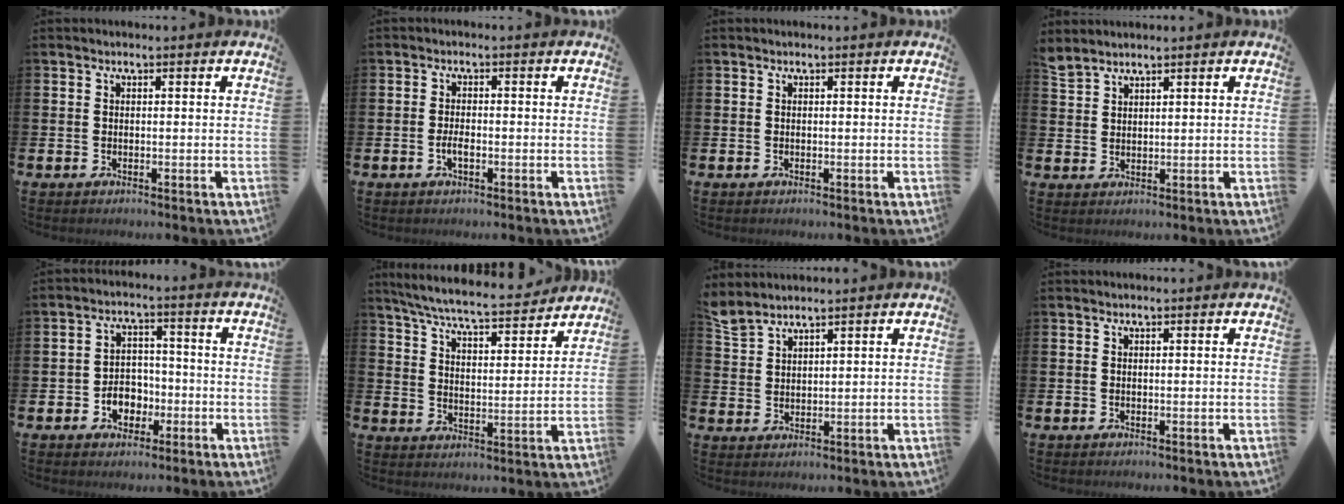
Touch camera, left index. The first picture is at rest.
{"total": 1.9, "force": [-0.7, 0.8, 1.5], "torque": [-0.029, 0.001, -0.013]}
{"total": 0.0}
{"total": 2.6, "force": [2.6, 0.4, 0.1], "torque": [0.002, -0.013, 0.047]}
{"total": 4.4, "force": [-1.7, 3.6, 1.9], "torque": [-0.034, 0.004, -0.038]}
{"total": 7.0, "force": [6.6, 0.7, 2.4], "torque": [-0.073, -0.047, 0.111]}
{"total": 3.4, "force": [3.4, 0.5, 0.3], "torque": [-0.013, -0.016, 0.062]}
{"total": 0.0}